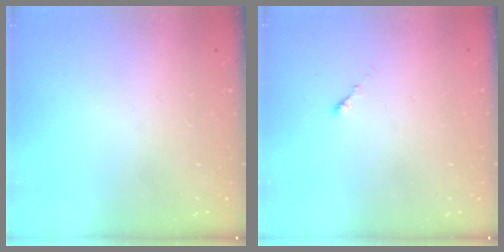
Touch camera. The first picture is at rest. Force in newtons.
{"total": 0.0}